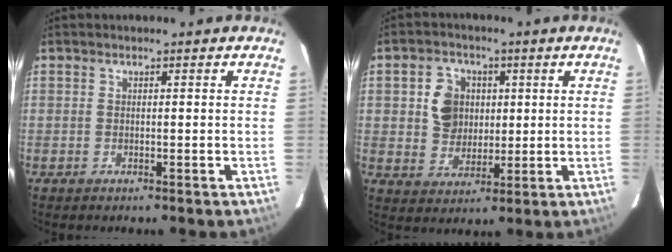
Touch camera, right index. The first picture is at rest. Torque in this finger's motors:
{"motor_torque": [0.12, 0.04, 0.18, 0.05]}